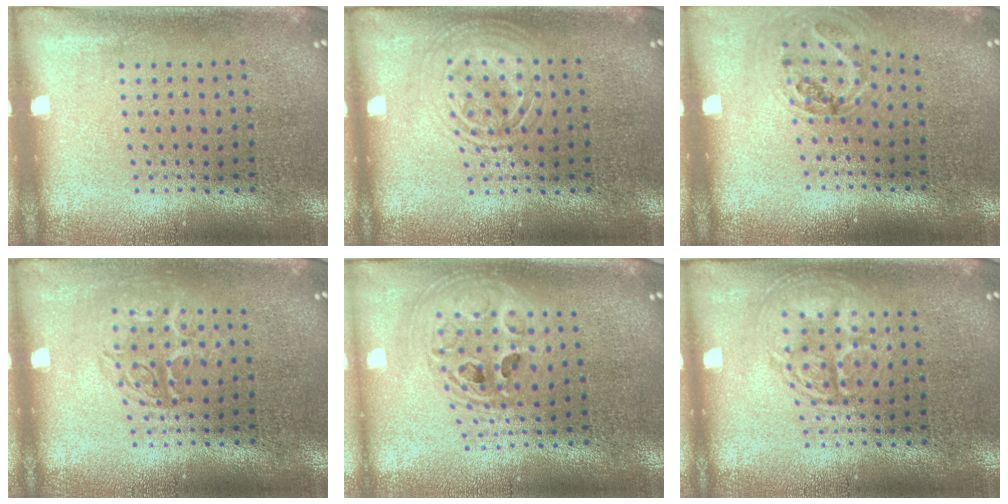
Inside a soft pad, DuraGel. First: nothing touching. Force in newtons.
{"total": 2.4, "press": 2.4, "slide": 0.3}
{"total": 1.1, "press": 1.1, "slide": 0.2}
{"total": 1.2, "press": 1.1, "slide": 0.5}
{"total": 2.1, "press": 1.7, "slide": 1.3}
{"total": 2.9, "press": 2.9, "slide": 0.4}